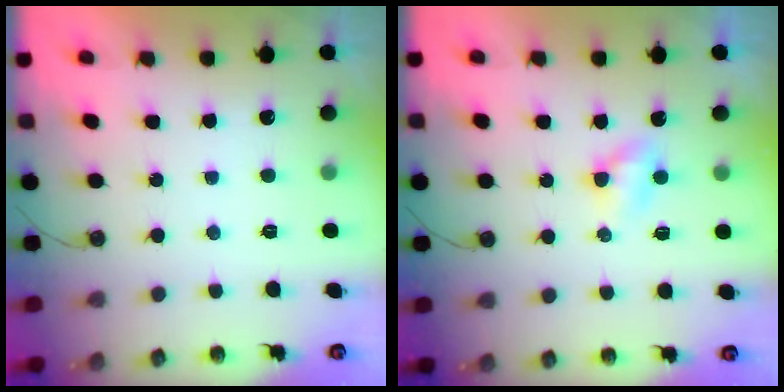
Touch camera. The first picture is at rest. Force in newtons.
{"total": 3.0, "press": 3.0, "slide": 0.3}